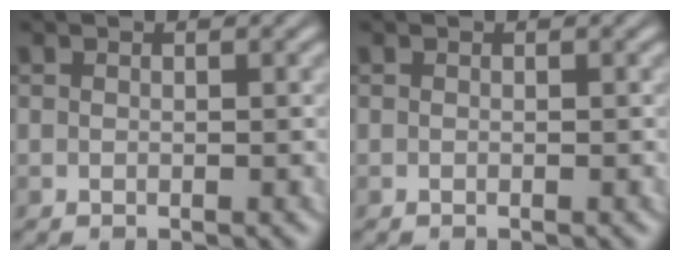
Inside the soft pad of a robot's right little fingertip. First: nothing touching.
{"total": 0.0}